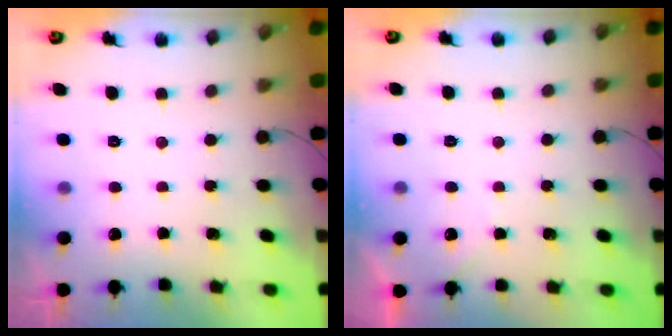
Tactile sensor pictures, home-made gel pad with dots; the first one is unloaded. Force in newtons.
{"total": 2.5, "press": 2.4, "slide": 0.3}